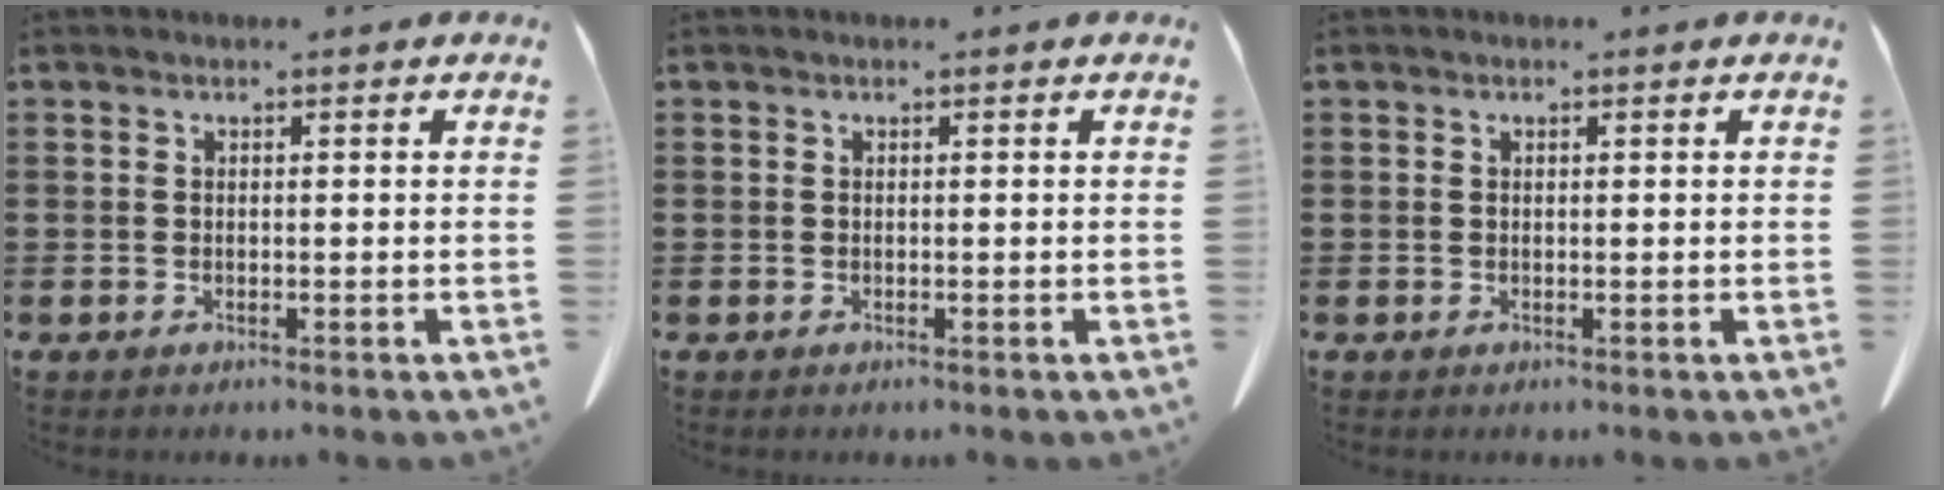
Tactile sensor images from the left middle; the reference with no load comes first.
{"total": 0.0}
{"total": 0.0}